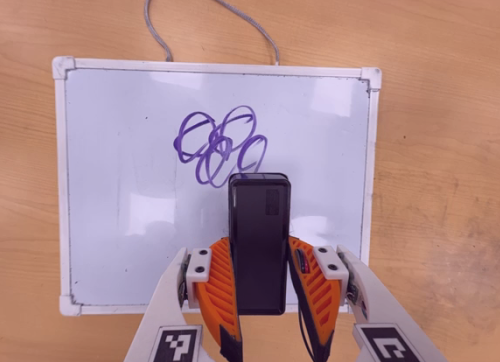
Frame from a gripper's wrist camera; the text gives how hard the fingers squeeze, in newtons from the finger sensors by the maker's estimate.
{"total": 4.4, "left": 2.9, "right": 6.0}